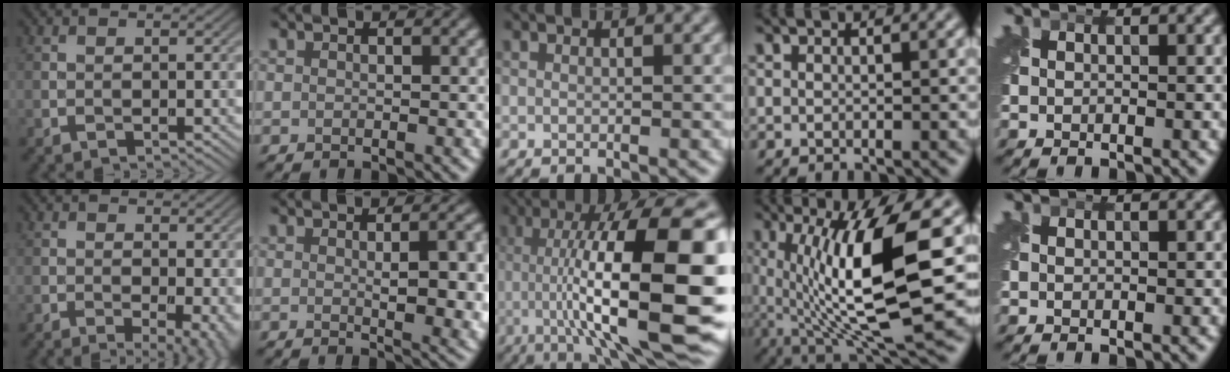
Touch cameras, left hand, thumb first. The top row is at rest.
{"thumb": {"total": 5.4, "force": [-1.1, 1.5, 5.0], "torque": [-0.073, -0.011, -0.010]}, "index": {"total": 7.1, "force": [0.3, 2.4, 6.7], "torque": [-0.069, -0.005, 0.012]}, "middle": {"total": 15.7, "force": [-0.9, 3.7, 15.2], "torque": [-0.211, 0.020, -0.007]}, "ring": {"total": 11.1, "force": [1.1, 2.6, 10.7], "torque": [-0.173, -0.011, 0.028]}}